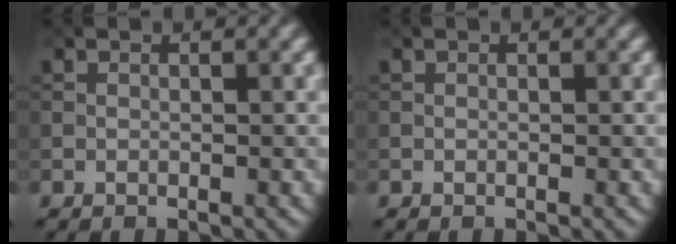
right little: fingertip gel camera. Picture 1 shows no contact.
{"total": 0.0}